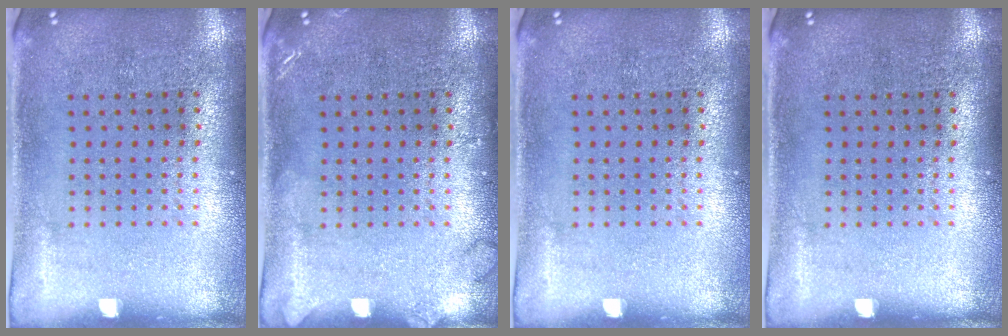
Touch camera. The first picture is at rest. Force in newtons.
{"total": 1.2, "press": 1.1, "slide": 0.2}
{"total": 0.0}
{"total": 0.0}